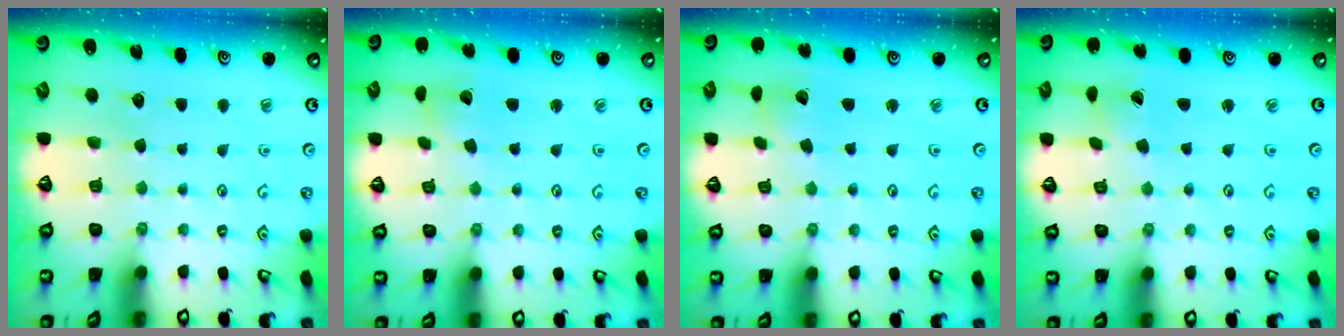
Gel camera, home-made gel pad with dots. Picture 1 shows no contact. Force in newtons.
{"total": 2.5, "press": 2.5, "slide": 0.3}
{"total": 2.3, "press": 2.3, "slide": 0.3}
{"total": 0.9, "press": 0.8, "slide": 0.4}